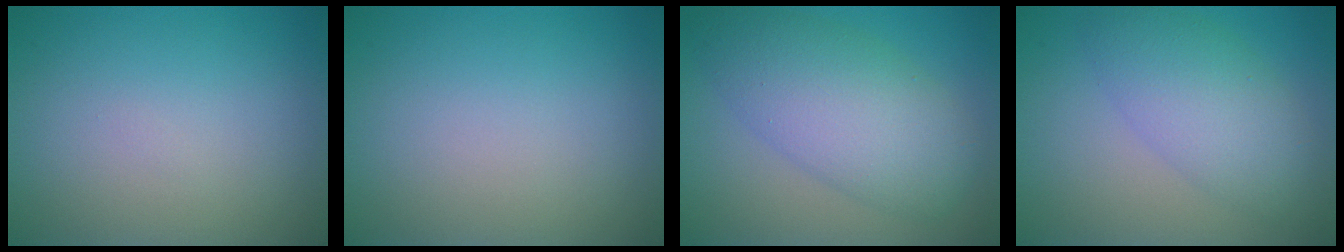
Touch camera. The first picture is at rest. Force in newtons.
{"total": 0.0}
{"total": 7.4, "press": 7.4, "slide": 0.1}
{"total": 5.3, "press": 5.3, "slide": 0.2}